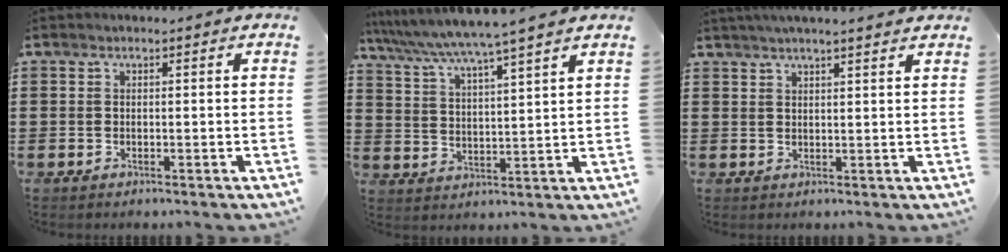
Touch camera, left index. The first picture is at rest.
{"total": 5.7, "force": [5.1, -1.4, 2.2], "torque": [-0.065, -0.040, 0.081]}
{"total": 2.6, "force": [2.4, -0.4, 0.8], "torque": [-0.022, -0.002, 0.044]}